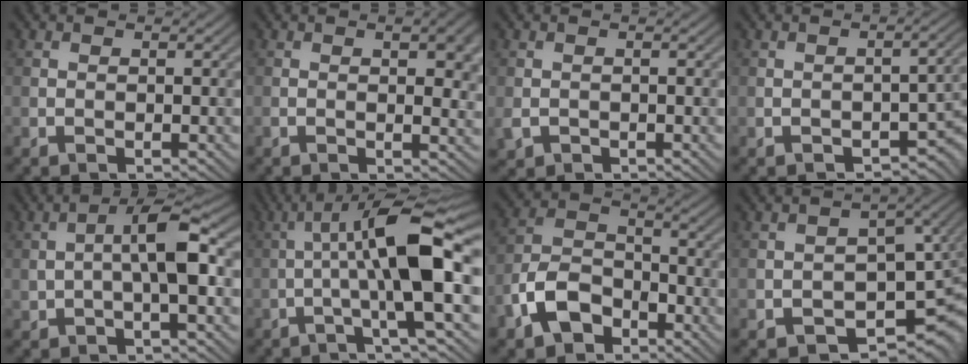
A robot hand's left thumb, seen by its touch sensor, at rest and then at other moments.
{"total": 4.8, "force": [0.9, 1.4, 4.5], "torque": [-0.070, 0.001, 0.015]}
{"total": 1.8, "force": [-0.7, 1.4, 0.9], "torque": [-0.026, -0.011, -0.015]}
{"total": 5.3, "force": [-2.9, 2.4, 3.7], "torque": [-0.041, -0.006, -0.039]}
{"total": 6.0, "force": [0.0, 1.8, 5.8], "torque": [-0.105, 0.015, -0.004]}
{"total": 11.8, "force": [-0.6, 1.8, 11.6], "torque": [-0.182, 0.031, -0.018]}
{"total": 8.1, "force": [-4.5, 4.9, 4.5], "torque": [-0.101, 0.001, -0.104]}
{"total": 10.3, "force": [-3.4, 6.7, 7.2], "torque": [-0.087, -0.034, -0.040]}